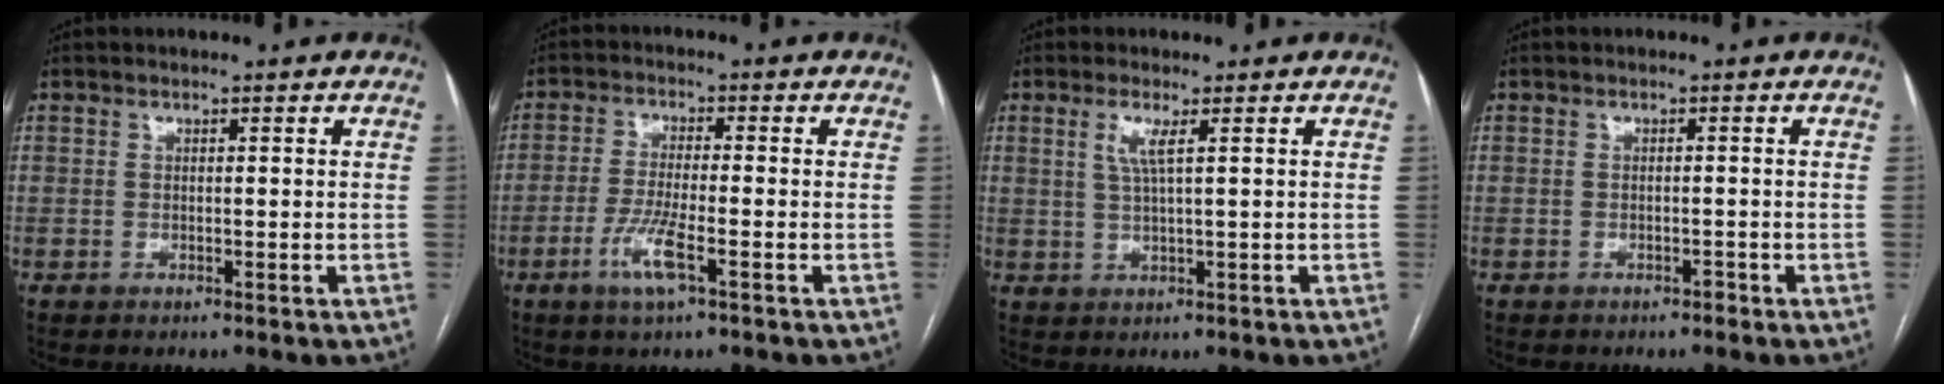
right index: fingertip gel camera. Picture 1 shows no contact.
{"total": 5.8, "force": [-2.8, 0.4, 5.1], "torque": [-0.107, -0.009, -0.053]}
{"total": 2.9, "force": [1.1, -0.1, 2.7], "torque": [-0.062, 0.000, 0.023]}
{"total": 0.7, "force": [-0.6, 0.3, 0.2], "torque": [-0.006, 0.000, -0.008]}